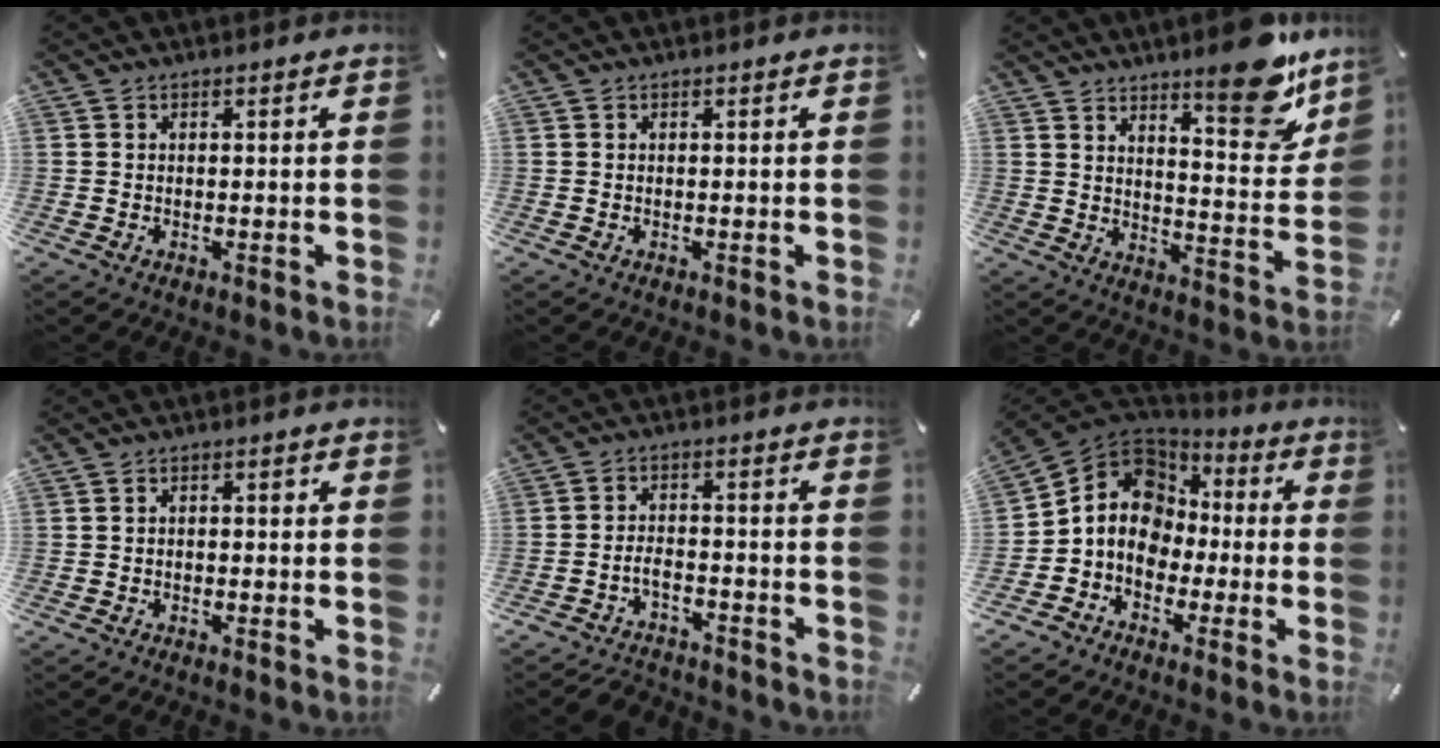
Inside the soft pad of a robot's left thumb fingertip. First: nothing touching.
{"total": 0.0}
{"total": 14.4, "force": [11.0, 4.1, 8.4], "torque": [-0.099, -0.089, 0.183]}
{"total": 1.4, "force": [-0.6, 0.8, 1.0], "torque": [-0.020, 0.005, -0.015]}
{"total": 4.4, "force": [-3.3, 2.1, 1.9], "torque": [-0.045, 0.015, -0.067]}
{"total": 11.7, "force": [-1.1, 10.5, 5.1], "torque": [-0.111, 0.009, -0.019]}